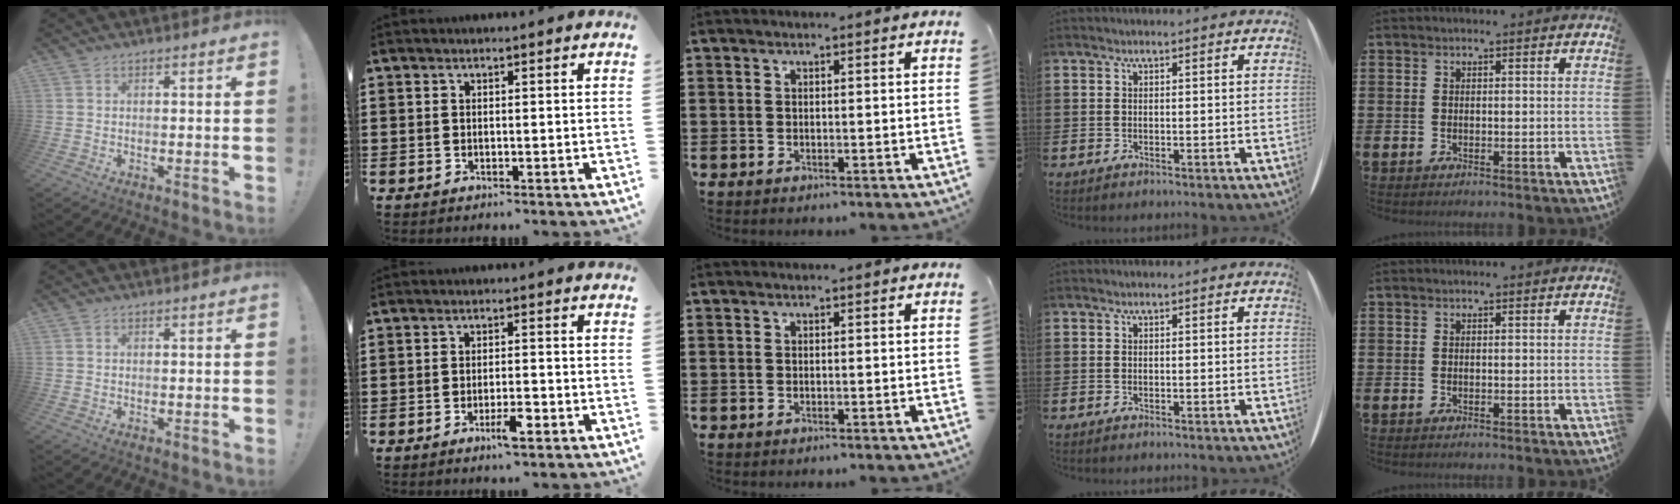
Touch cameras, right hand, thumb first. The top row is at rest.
{"index": {"total": 3.8, "force": [-2.0, 0.8, 3.1], "torque": [-0.064, -0.005, -0.039]}}